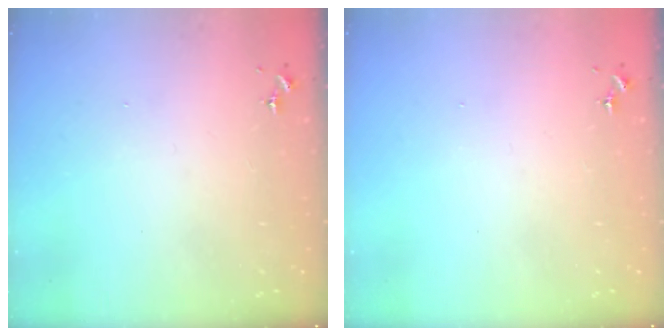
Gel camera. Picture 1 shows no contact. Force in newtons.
{"total": 0.0}